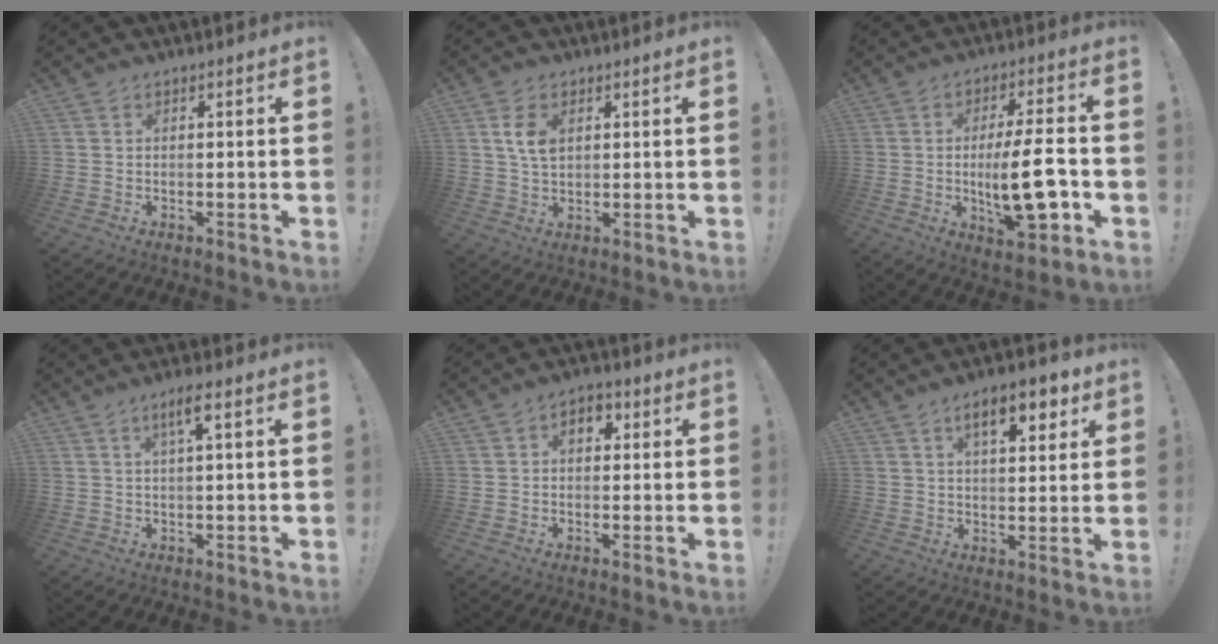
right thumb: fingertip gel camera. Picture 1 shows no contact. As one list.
[{"total": 6.4, "force": [2.0, 4.1, 4.4], "torque": [-0.073, -0.008, 0.034]}, {"total": 16.8, "force": [-2.6, 4.3, 16.0], "torque": [-0.258, -0.001, -0.044]}, {"total": 4.7, "force": [1.9, 0.2, 4.2], "torque": [-0.071, -0.002, 0.025]}, {"total": 5.2, "force": [1.4, 3.4, 3.7], "torque": [-0.051, 0.006, 0.021]}, {"total": 10.6, "force": [5.2, 4.0, 8.3], "torque": [-0.119, -0.012, 0.085]}]